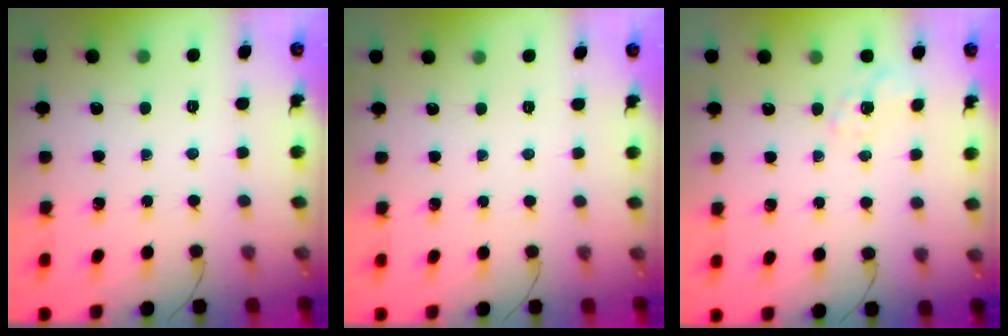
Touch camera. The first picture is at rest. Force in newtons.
{"total": 2.5, "press": 2.4, "slide": 0.5}
{"total": 2.1, "press": 1.7, "slide": 1.1}